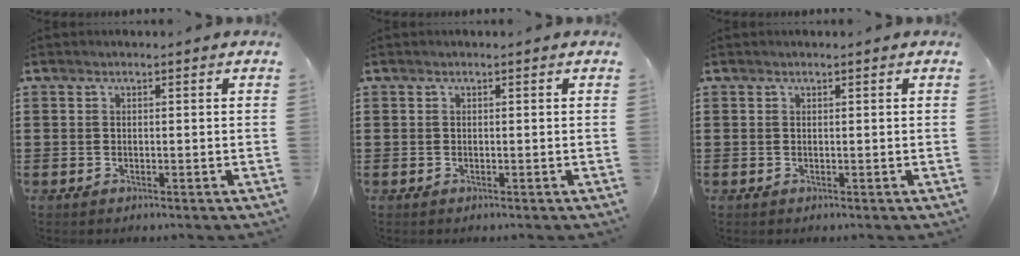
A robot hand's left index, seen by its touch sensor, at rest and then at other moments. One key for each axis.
{"total": 0.0}
{"total": 0.0}